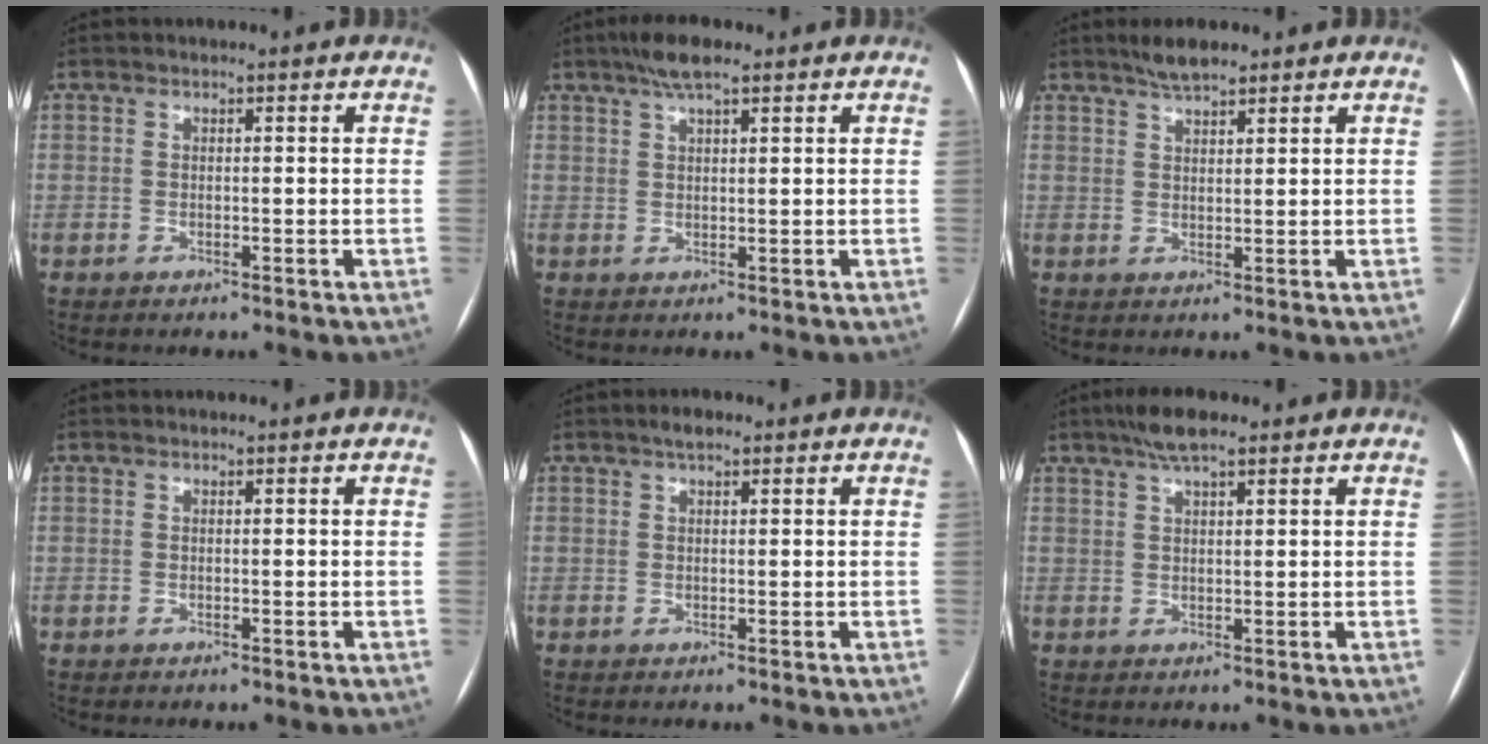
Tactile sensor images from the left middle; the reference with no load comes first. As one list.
[{"total": 4.6, "force": [3.1, 0.8, 3.2], "torque": [-0.064, 0.014, 0.055]}, {"total": 3.7, "force": [3.0, 0.7, 2.0], "torque": [-0.042, 0.007, 0.056]}, {"total": 0.0}, {"total": 1.7, "force": [1.1, 0.5, 1.1], "torque": [-0.023, 0.008, 0.019]}, {"total": 4.7, "force": [3.3, 0.8, 3.2], "torque": [-0.063, 0.014, 0.059]}]